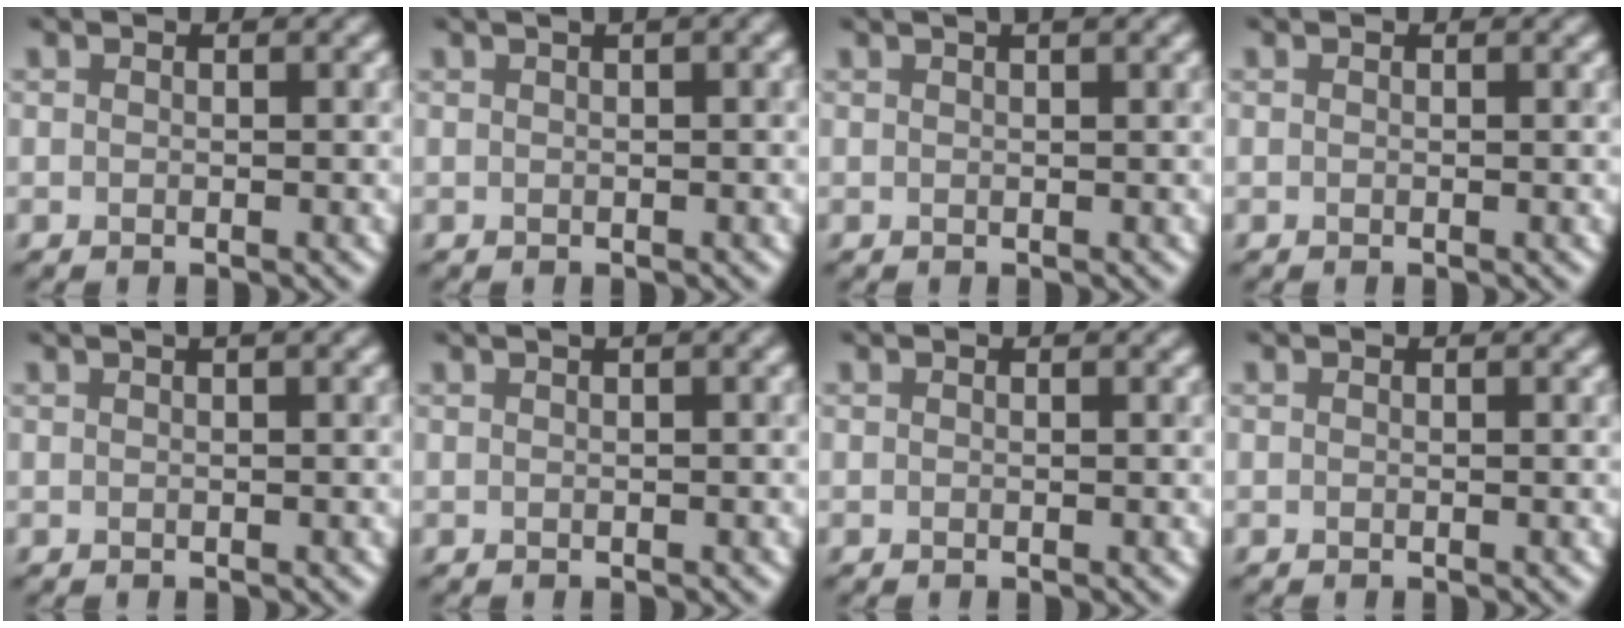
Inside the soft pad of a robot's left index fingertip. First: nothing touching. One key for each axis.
{"total": 5.0, "fx": 2.4, "fy": 2.3, "fz": 3.8, "tx": -0.026, "ty": 0.039, "tz": 0.008}
{"total": 3.1, "fx": 1.8, "fy": 1.1, "fz": 2.2, "tx": -0.012, "ty": 0.008, "tz": 0.004}
{"total": 0.0}
{"total": 3.3, "fx": 1.6, "fy": 1.3, "fz": 2.5, "tx": -0.016, "ty": 0.015, "tz": 0.006}
{"total": 3.7, "fx": 1.7, "fy": 1.6, "fz": 2.8, "tx": -0.016, "ty": 0.024, "tz": 0.007}
{"total": 0.0}
{"total": 0.0}